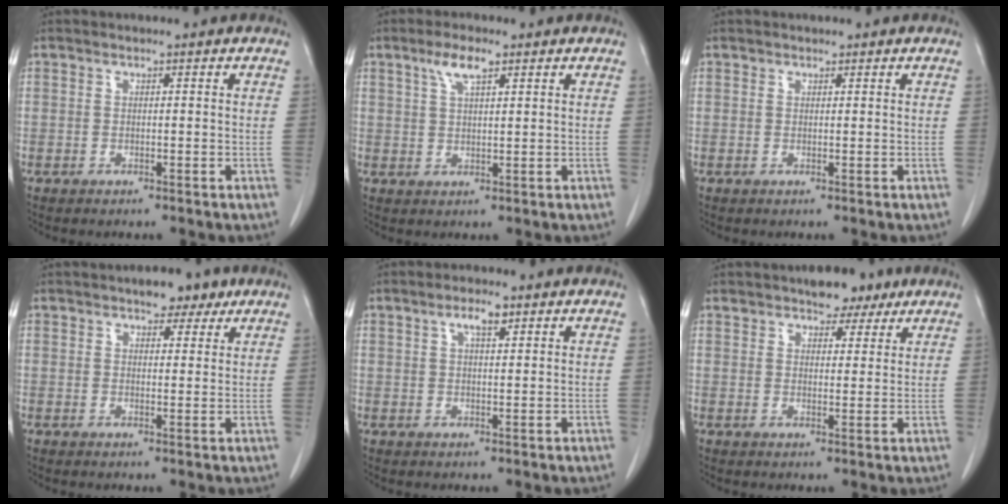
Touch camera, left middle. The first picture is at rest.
{"total": 4.0, "force": [2.4, 1.0, 3.0], "torque": [-0.066, 0.006, 0.049]}
{"total": 0.6, "force": [0.5, 0.3, 0.0], "torque": [-0.001, -0.003, 0.007]}
{"total": 4.5, "force": [3.1, 2.1, 2.4], "torque": [-0.031, 0.007, 0.045]}
{"total": 3.0, "force": [1.7, 0.7, 2.3], "torque": [-0.047, 0.004, 0.030]}
{"total": 5.4, "force": [4.1, 2.6, 2.4], "torque": [-0.031, 0.008, 0.062]}